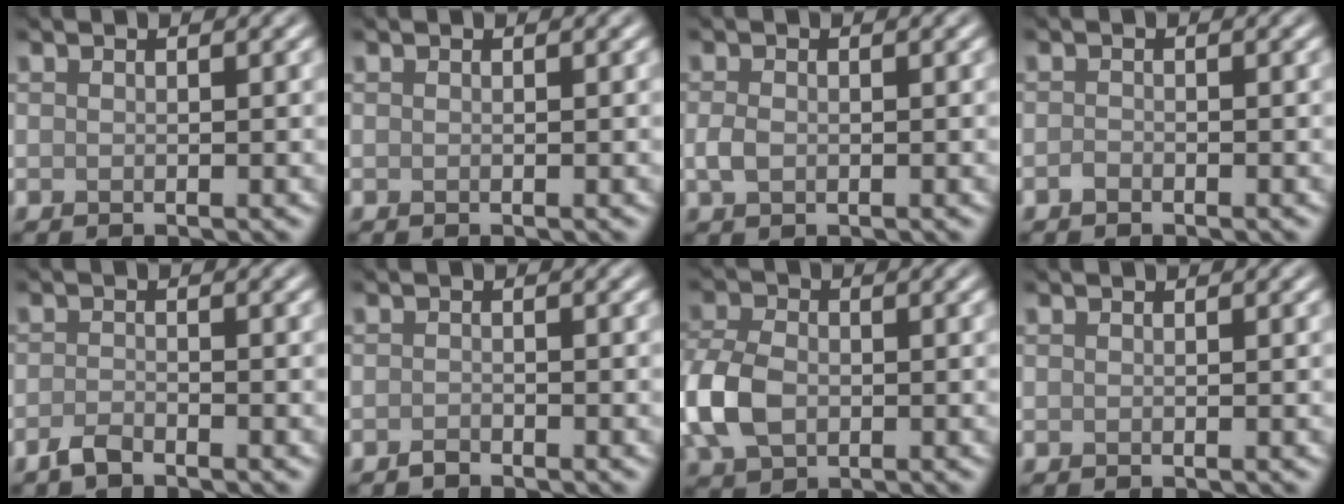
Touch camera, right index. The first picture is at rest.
{"total": 0.0}
{"total": 1.4, "force": [-0.2, 0.9, 1.0], "torque": [-0.023, -0.001, -0.006]}
{"total": 0.7, "force": [-0.5, 0.3, 0.3], "torque": [-0.005, -0.001, -0.011]}
{"total": 1.5, "force": [-1.3, 0.4, 0.8], "torque": [-0.018, 0.002, -0.028]}
{"total": 0.8, "force": [-0.7, 0.2, 0.2], "torque": [-0.003, 0.001, -0.015]}
{"total": 5.8, "force": [-1.2, 3.9, 4.0], "torque": [-0.097, 0.002, -0.031]}
{"total": 0.0}